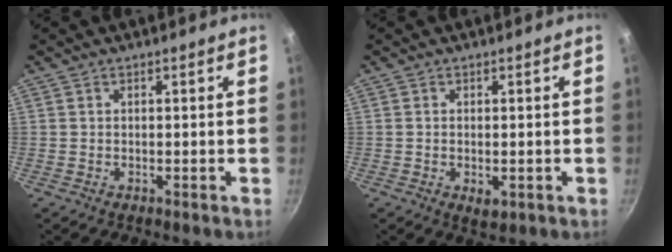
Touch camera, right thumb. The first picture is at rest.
{"total": 2.7, "force": [-0.6, 1.5, 2.2], "torque": [-0.035, -0.008, -0.008]}